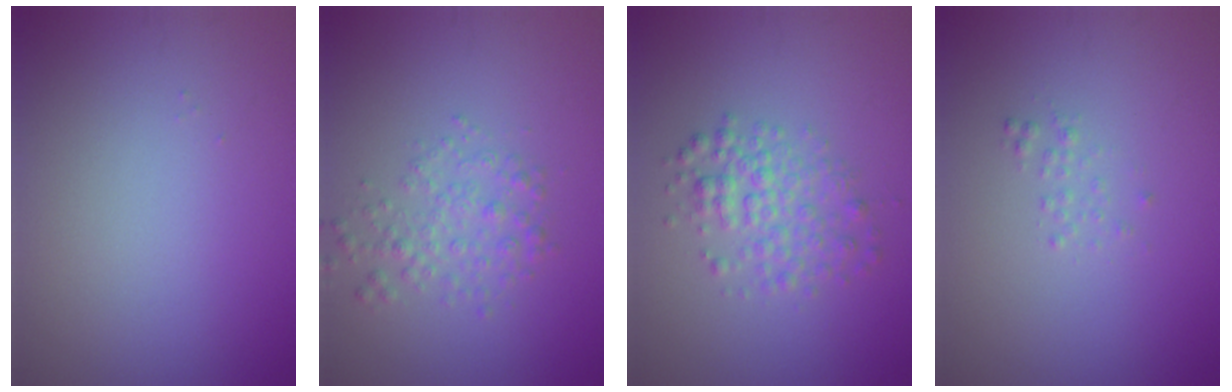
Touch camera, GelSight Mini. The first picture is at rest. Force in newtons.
{"total": 2.4, "press": 2.4, "slide": 0.1}
{"total": 3.1, "press": 3.1, "slide": 0.1}
{"total": 0.7, "press": 0.7, "slide": 0.1}